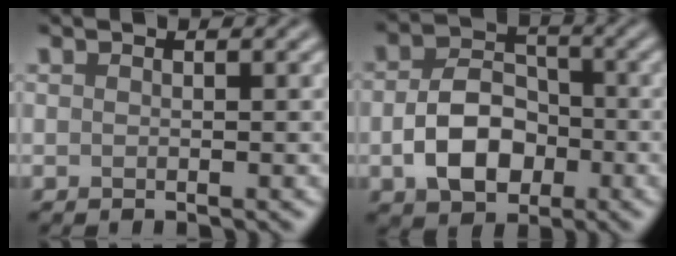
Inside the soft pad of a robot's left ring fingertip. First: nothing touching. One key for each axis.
{"total": 6.0, "fx": -1.5, "fy": 4.2, "fz": 4.0, "tx": -0.072, "ty": -0.001, "tz": -0.029}